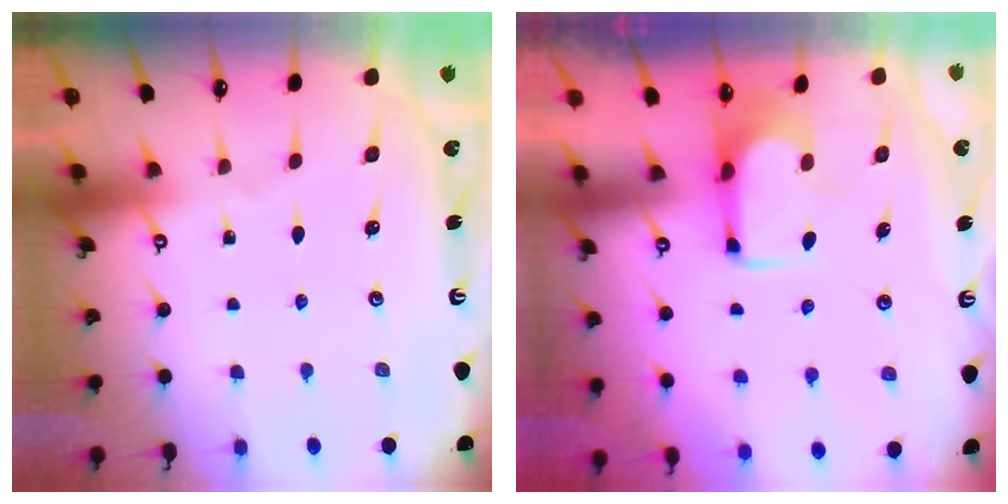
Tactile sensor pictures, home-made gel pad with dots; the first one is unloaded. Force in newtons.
{"total": 0.9, "press": 0.3, "slide": 0.8}